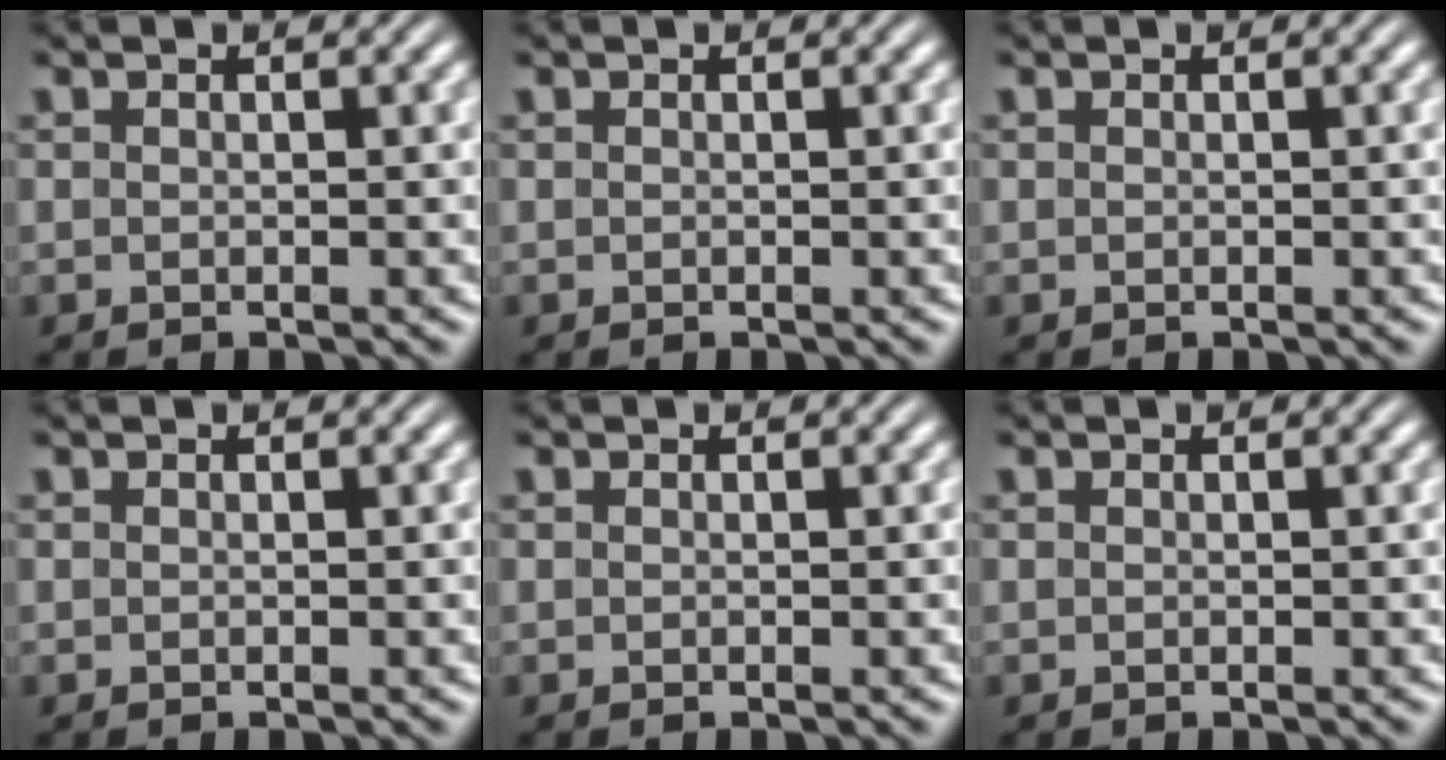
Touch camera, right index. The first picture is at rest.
{"total": 0.0}
{"total": 0.0}
{"total": 0.0}
{"total": 0.0}
{"total": 0.0}